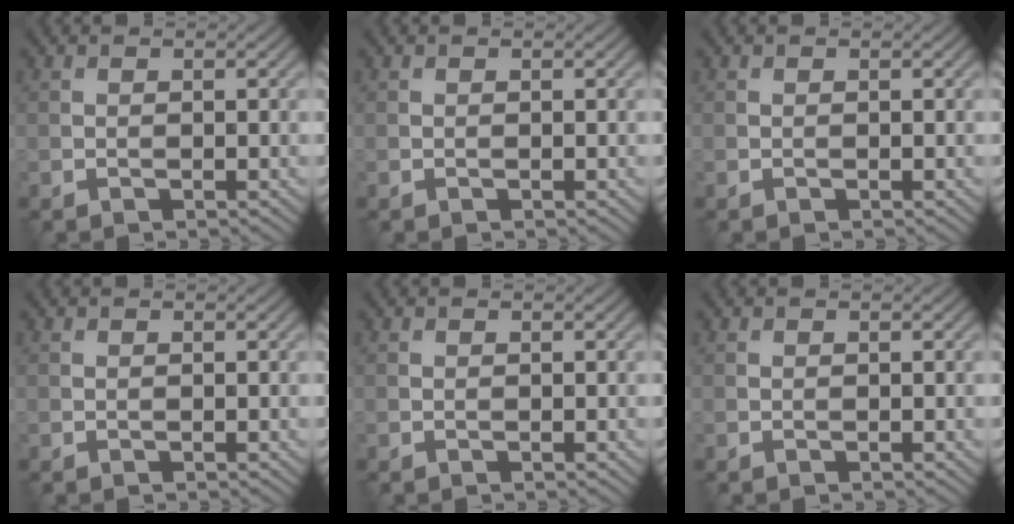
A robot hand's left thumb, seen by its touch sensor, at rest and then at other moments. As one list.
[{"total": 0.0}, {"total": 0.0}, {"total": 0.0}, {"total": 0.0}, {"total": 0.0}]